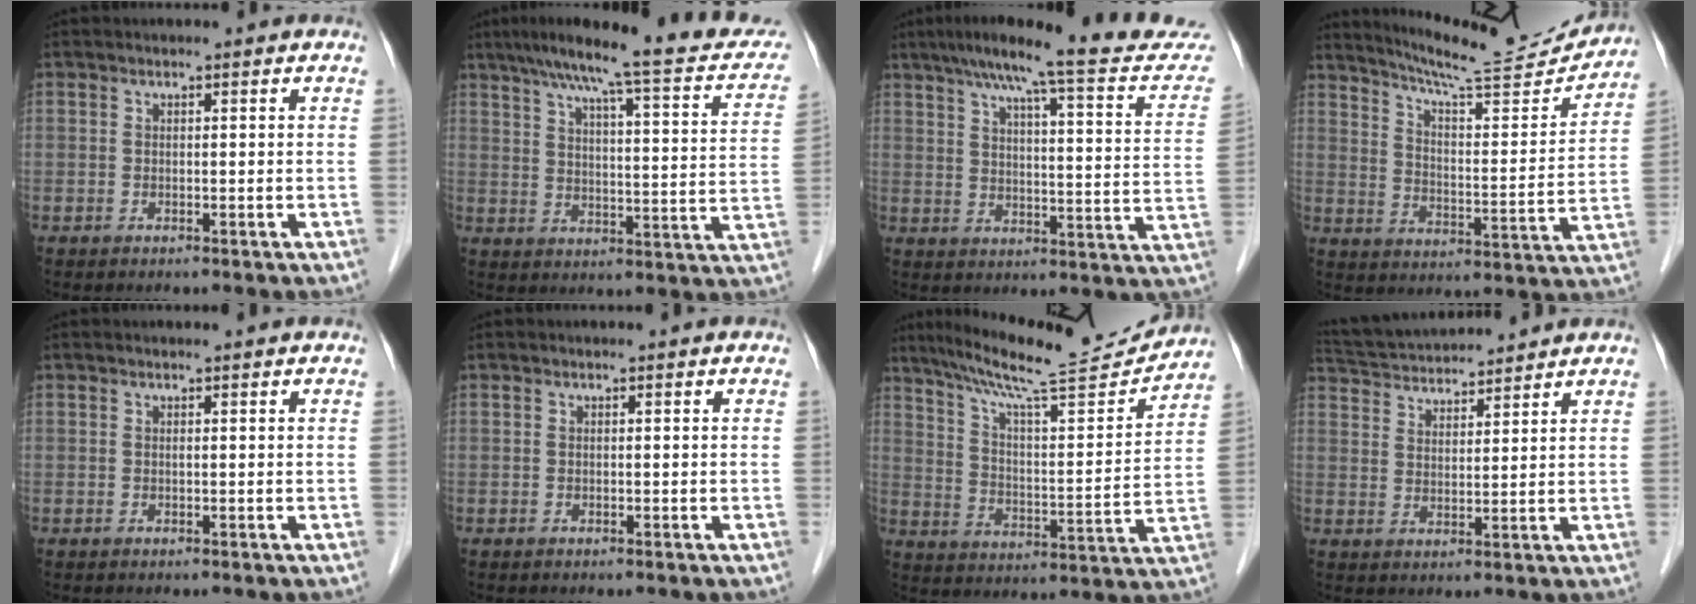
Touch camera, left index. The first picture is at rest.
{"total": 22.2, "force": [17.9, 3.0, 12.9], "torque": [-0.186, 0.008, 0.222]}
{"total": 22.1, "force": [19.2, 1.6, 10.9], "torque": [-0.155, -0.022, 0.238]}
{"total": 17.2, "force": [16.4, 0.5, 5.0], "torque": [-0.088, -0.046, 0.231]}
{"total": 0.0}
{"total": 0.0}
{"total": 18.3, "force": [16.9, 0.3, 7.1], "torque": [-0.125, -0.019, 0.256]}
{"total": 11.1, "force": [10.6, 1.1, 3.1], "torque": [-0.066, 0.029, 0.178]}